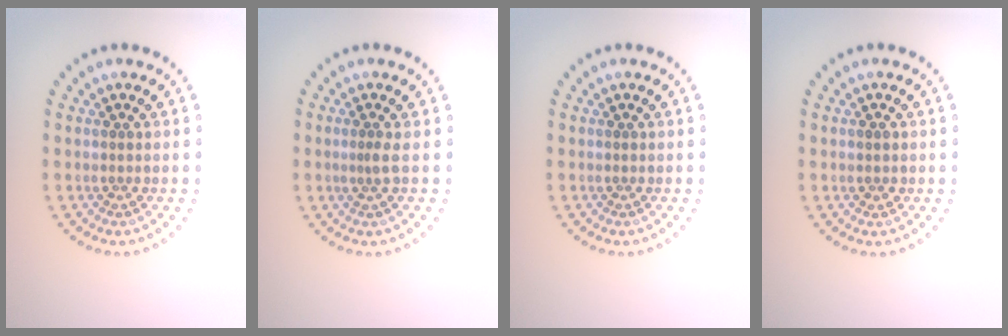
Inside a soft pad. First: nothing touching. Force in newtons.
{"total": 0.8, "press": 0.5, "slide": 0.6}
{"total": 0.0}
{"total": 0.7, "press": 0.7, "slide": 0.3}